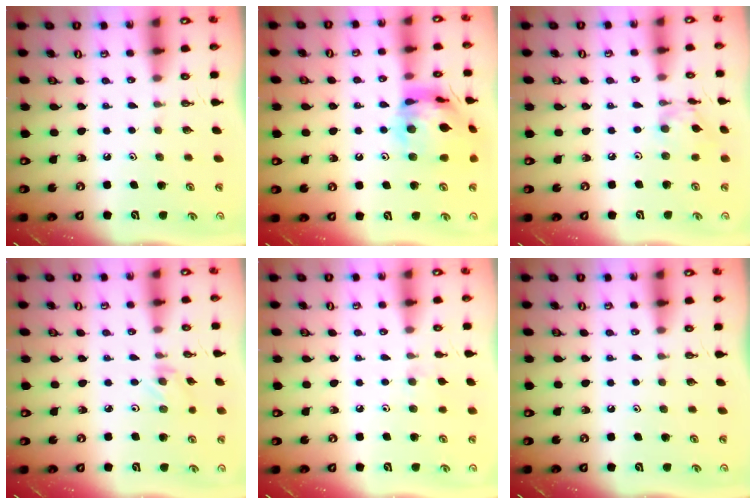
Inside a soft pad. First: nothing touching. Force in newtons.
{"total": 17.0, "press": 16.9, "slide": 1.9}
{"total": 6.7, "press": 6.7, "slide": 0.3}
{"total": 0.9, "press": 0.9, "slide": 0.2}
{"total": 3.8, "press": 3.7, "slide": 0.8}
{"total": 0.0}